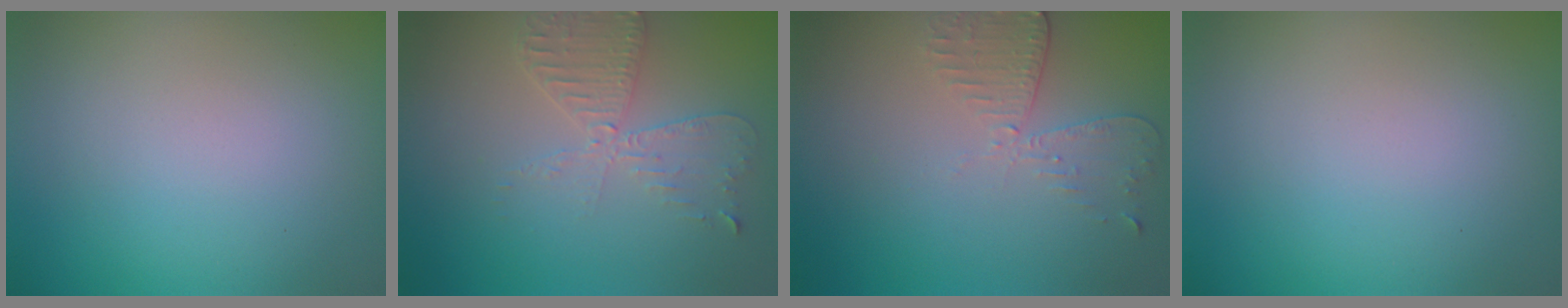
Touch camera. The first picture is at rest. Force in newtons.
{"total": 3.6, "press": 3.0, "slide": 1.9}
{"total": 2.7, "press": 2.4, "slide": 1.2}
{"total": 0.0}